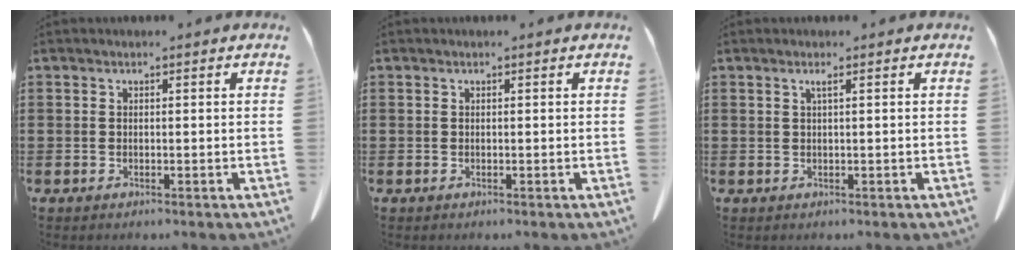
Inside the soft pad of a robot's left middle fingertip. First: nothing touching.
{"total": 0.0}
{"total": 1.0, "force": [0.4, -0.1, 0.9], "torque": [-0.018, -0.004, 0.008]}